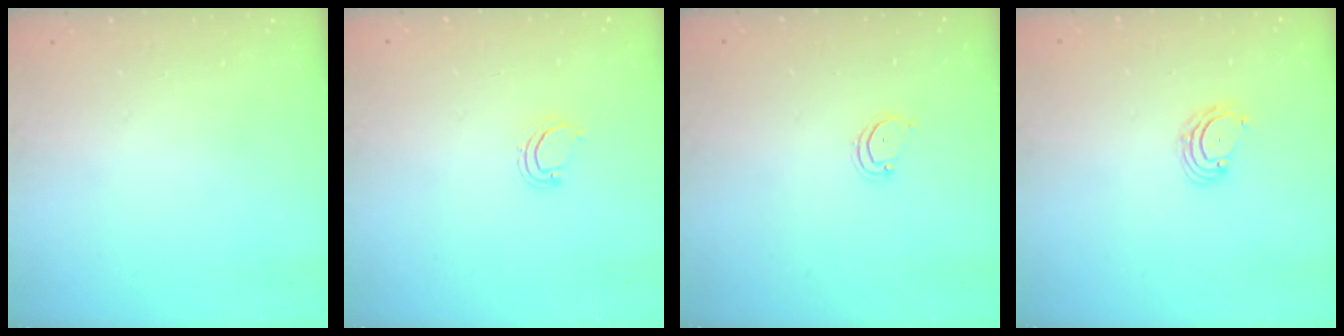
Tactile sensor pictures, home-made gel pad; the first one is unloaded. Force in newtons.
{"total": 2.2, "press": 2.2, "slide": 0.1}
{"total": 2.6, "press": 2.6, "slide": 0.2}
{"total": 2.8, "press": 2.8, "slide": 0.3}